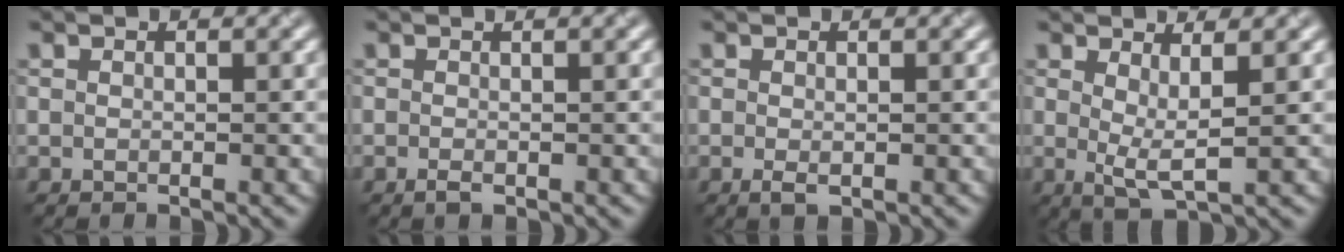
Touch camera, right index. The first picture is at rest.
{"total": 1.6, "force": [-0.4, 0.4, 1.5], "torque": [-0.022, -0.002, -0.008]}
{"total": 1.0, "force": [-0.3, 0.3, 0.9], "torque": [-0.018, -0.005, -0.004]}
{"total": 2.7, "force": [0.7, 0.6, 2.5], "torque": [-0.040, -0.014, 0.012]}